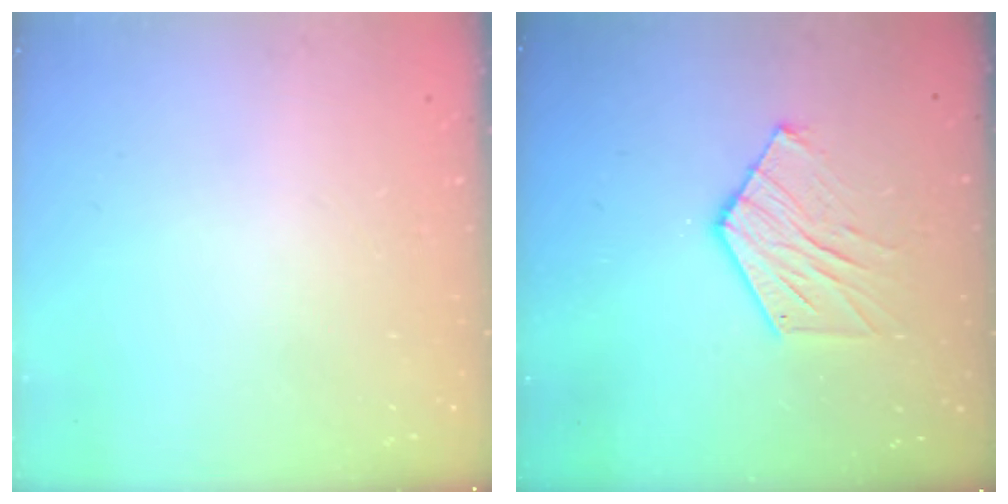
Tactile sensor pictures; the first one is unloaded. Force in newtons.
{"total": 10.1, "press": 10.1, "slide": 0.9}